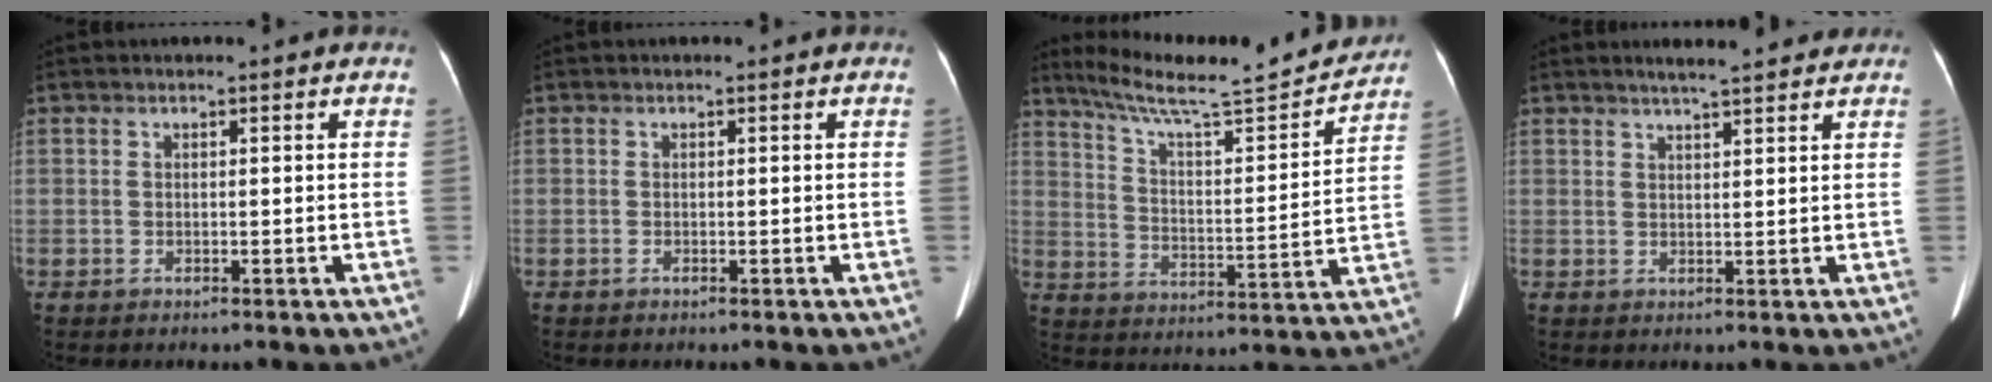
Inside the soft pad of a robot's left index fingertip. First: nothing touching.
{"total": 0.0}
{"total": 18.5, "force": [17.0, 0.8, 7.2], "torque": [-0.121, -0.019, 0.251]}
{"total": 6.3, "force": [5.4, 0.7, 3.1], "torque": [-0.044, 0.017, 0.074]}